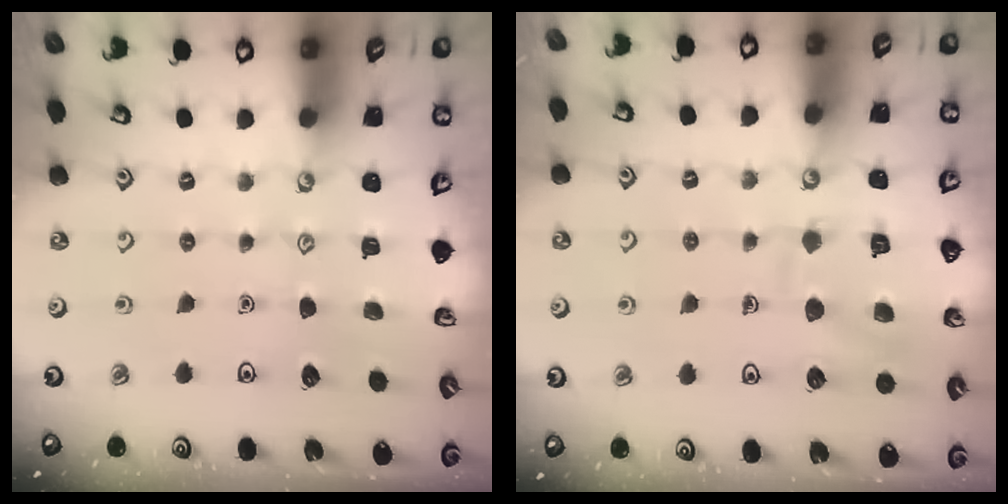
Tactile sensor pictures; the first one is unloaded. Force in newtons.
{"total": 10.6, "press": 10.6, "slide": 0.9}